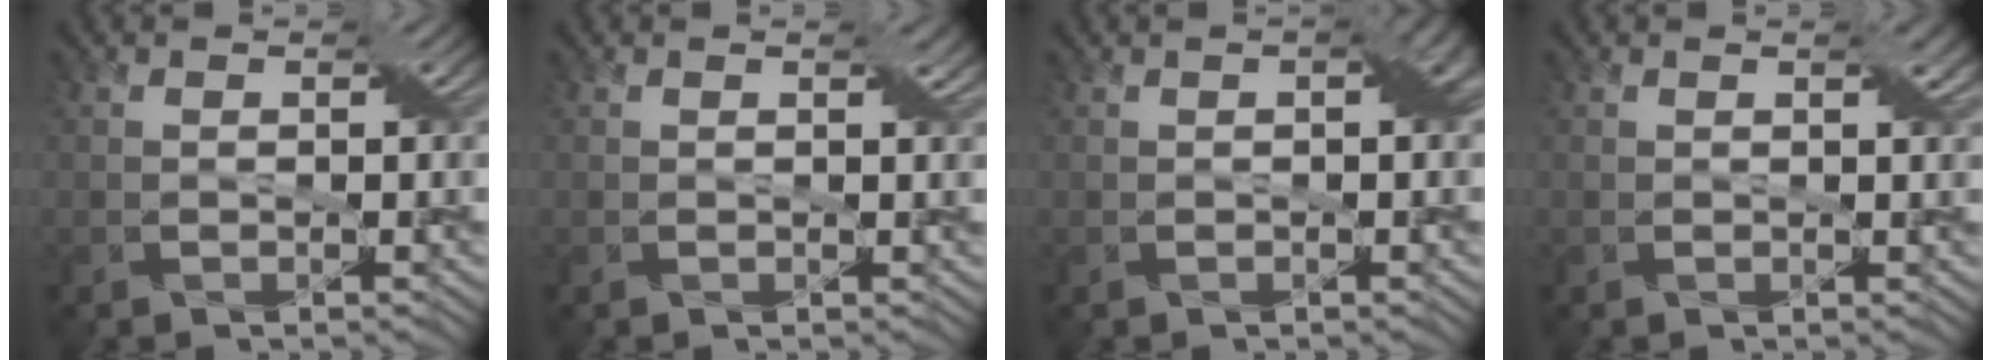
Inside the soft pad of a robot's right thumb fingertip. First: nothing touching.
{"total": 0.7, "force": [0.4, 0.1, 0.5], "torque": [-0.010, 0.000, 0.008]}
{"total": 1.9, "force": [0.1, 0.4, 1.8], "torque": [-0.026, 0.008, 0.001]}
{"total": 1.1, "force": [0.6, 0.1, 0.9], "torque": [-0.014, 0.001, 0.010]}